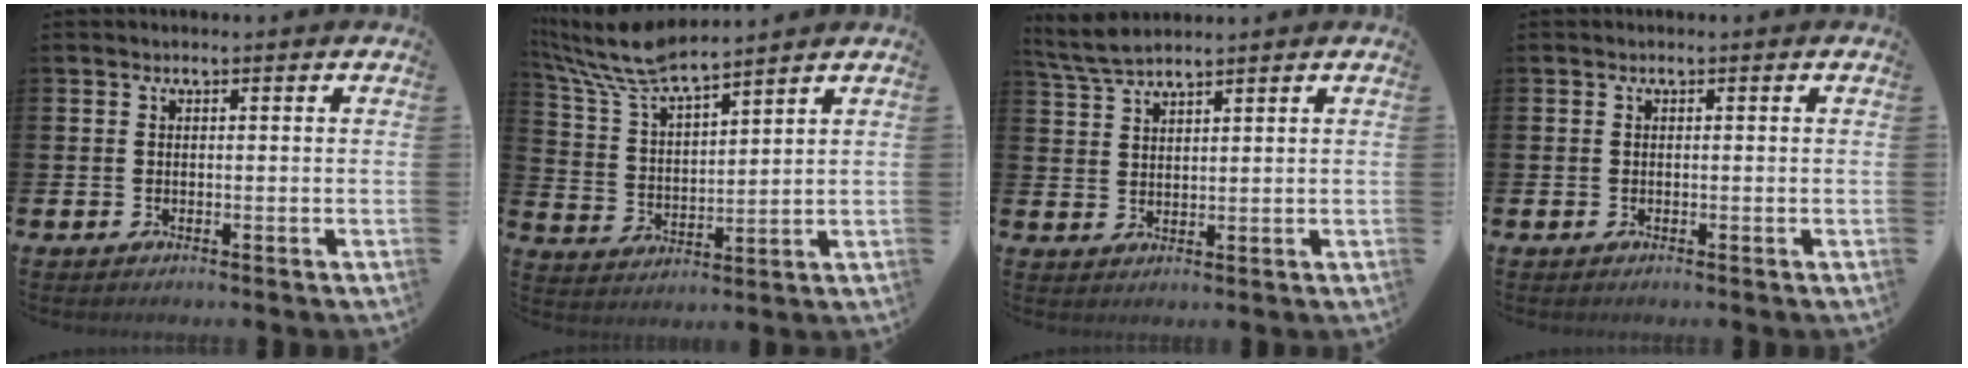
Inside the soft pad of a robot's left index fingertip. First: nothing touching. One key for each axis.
{"total": 7.8, "fx": 7.2, "fy": 0.9, "fz": 2.7, "tx": -0.085, "ty": -0.038, "tz": 0.128}
{"total": 3.9, "fx": 3.7, "fy": 0.4, "fz": 1.2, "tx": -0.037, "ty": -0.008, "tz": 0.069}
{"total": 0.0}